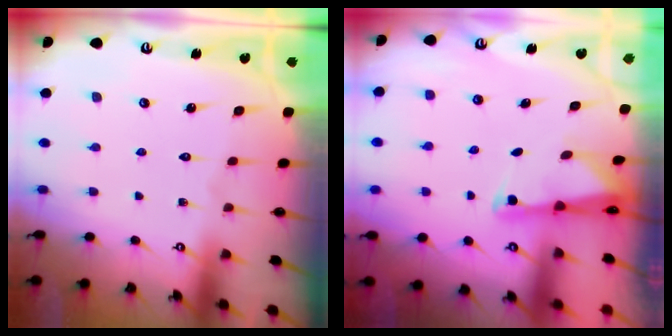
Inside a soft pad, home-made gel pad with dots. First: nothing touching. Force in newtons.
{"total": 2.0, "press": 1.9, "slide": 0.4}